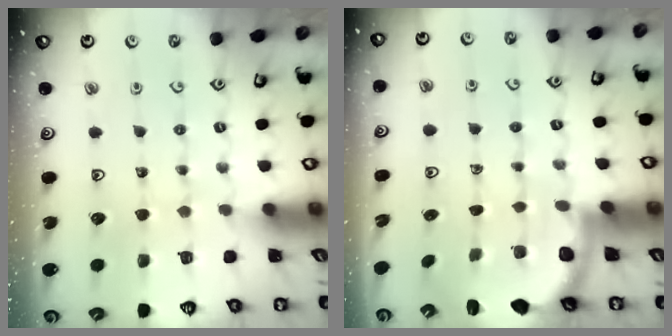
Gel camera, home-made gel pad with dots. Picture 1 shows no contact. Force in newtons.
{"total": 3.3, "press": 2.7, "slide": 1.9}